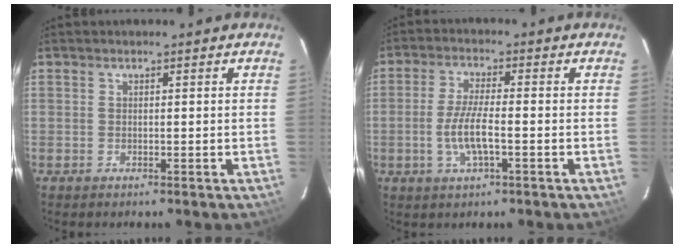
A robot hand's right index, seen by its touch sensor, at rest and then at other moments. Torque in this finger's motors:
{"motor_torque": [0.32, -0.11, 0.30, 0.05]}